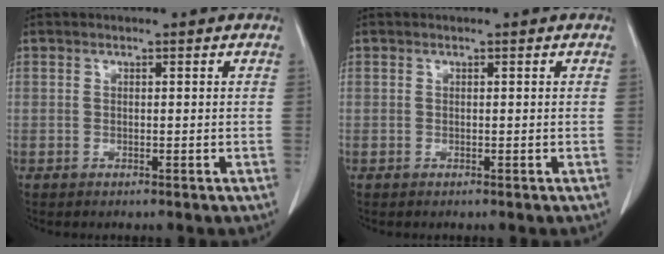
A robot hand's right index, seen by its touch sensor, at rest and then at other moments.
{"total": 0.0}